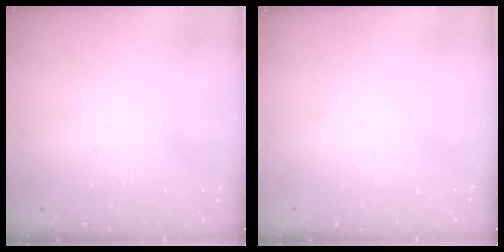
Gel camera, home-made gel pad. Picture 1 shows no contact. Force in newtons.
{"total": 0.0}